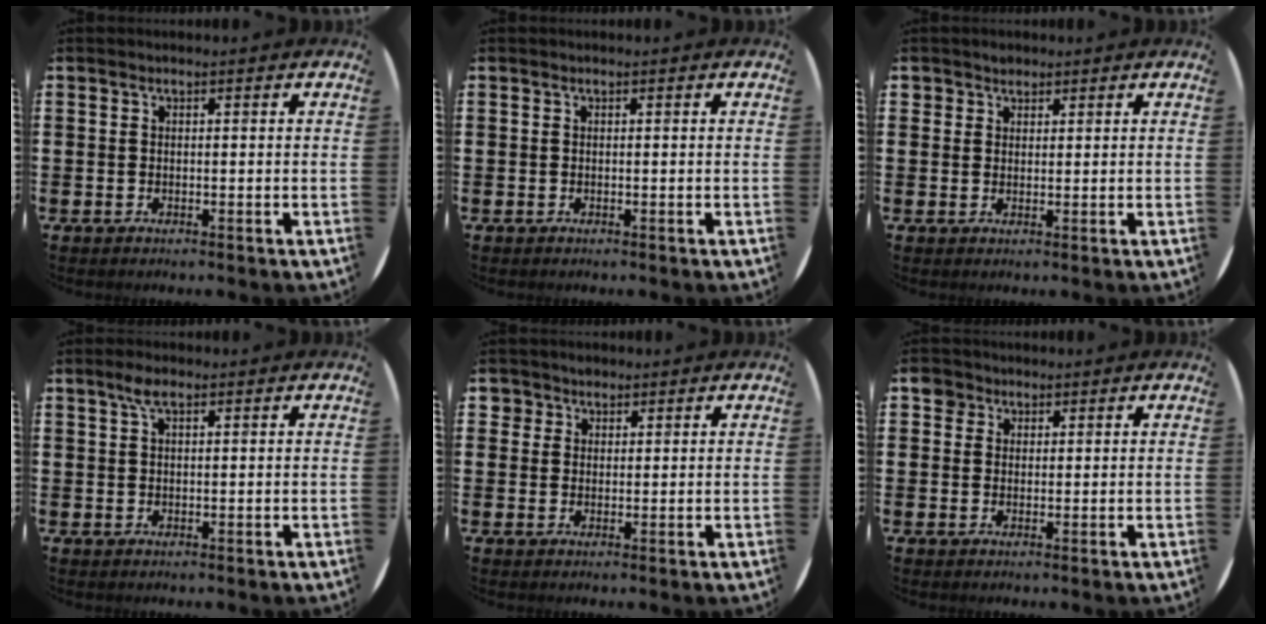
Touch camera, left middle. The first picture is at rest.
{"total": 0.0}
{"total": 1.6, "force": [1.4, 0.9, 0.0], "torque": [0.006, 0.000, 0.027]}
{"total": 2.8, "force": [1.5, 0.9, 2.2], "torque": [-0.047, 0.008, 0.025]}
{"total": 2.3, "force": [1.7, 1.6, 0.1], "torque": [-0.001, 0.004, 0.031]}
{"total": 2.6, "force": [1.7, 1.9, 0.4], "torque": [0.002, 0.002, 0.029]}